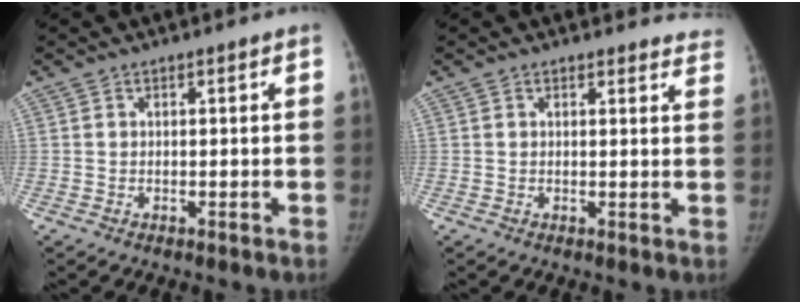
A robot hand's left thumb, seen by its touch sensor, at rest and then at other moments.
{"total": 5.8, "force": [5.4, 1.9, -0.3], "torque": [0.049, -0.023, 0.027]}